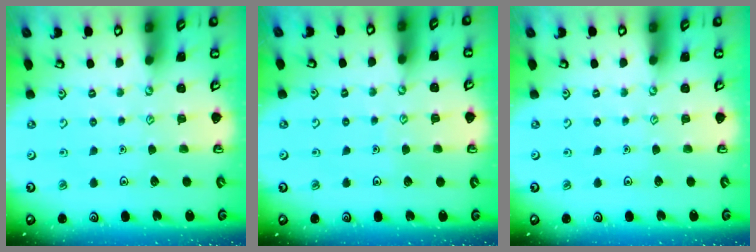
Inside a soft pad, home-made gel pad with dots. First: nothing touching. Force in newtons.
{"total": 3.3, "press": 3.3, "slide": 0.2}
{"total": 0.0}